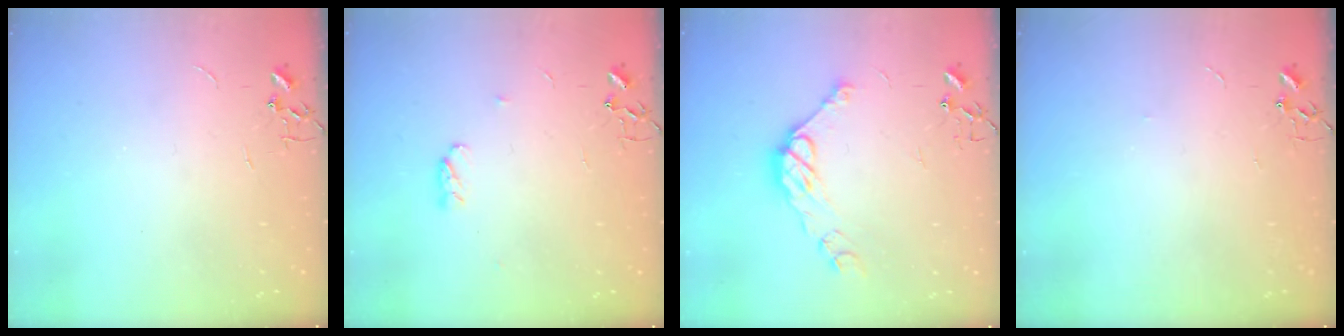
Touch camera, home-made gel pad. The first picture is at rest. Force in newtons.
{"total": 3.8, "press": 3.7, "slide": 0.6}
{"total": 11.4, "press": 11.3, "slide": 0.7}
{"total": 2.8, "press": 2.8, "slide": 0.5}